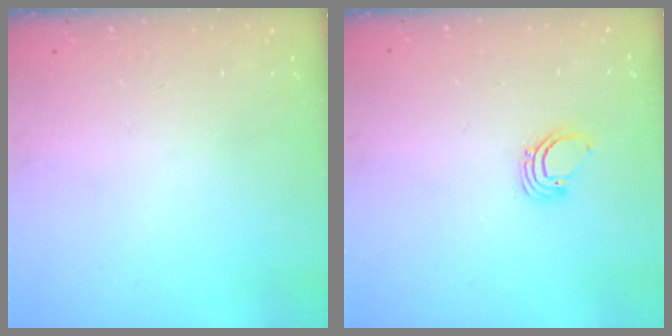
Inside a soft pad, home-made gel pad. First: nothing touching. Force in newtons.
{"total": 2.7, "press": 2.7, "slide": 0.1}